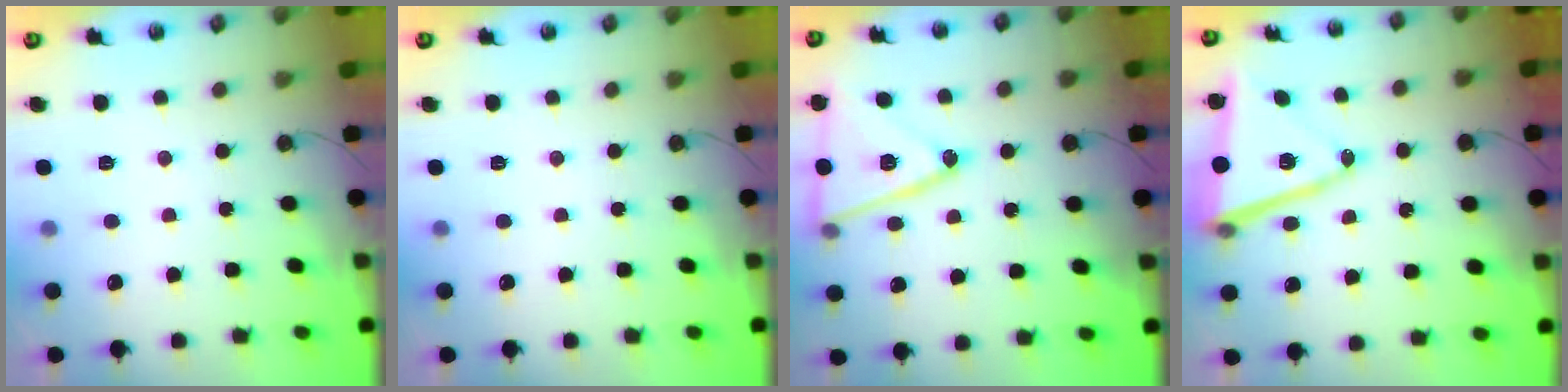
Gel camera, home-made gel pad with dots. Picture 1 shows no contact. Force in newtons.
{"total": 0.0}
{"total": 18.3, "press": 18.0, "slide": 3.6}
{"total": 13.5, "press": 13.2, "slide": 2.9}